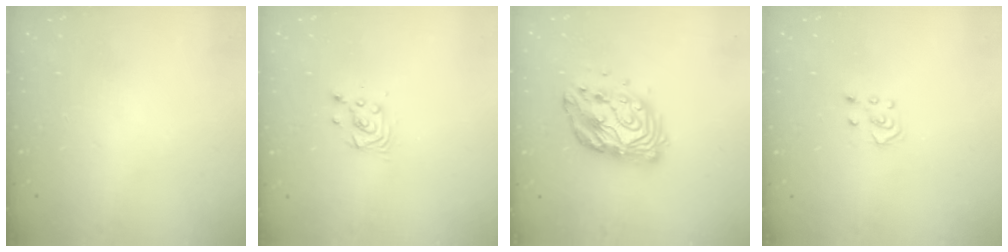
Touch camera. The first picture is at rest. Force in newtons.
{"total": 3.7, "press": 3.7, "slide": 0.3}
{"total": 13.0, "press": 13.0, "slide": 0.9}
{"total": 4.0, "press": 4.0, "slide": 0.3}